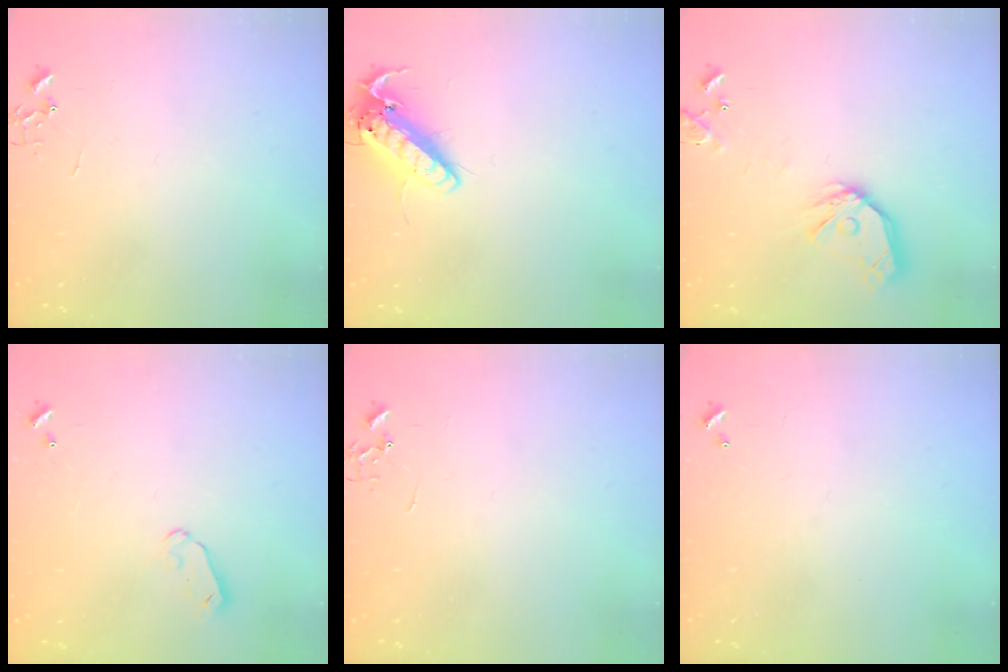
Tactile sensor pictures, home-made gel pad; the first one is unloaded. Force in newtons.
{"total": 14.9, "press": 14.7, "slide": 2.8}
{"total": 15.3, "press": 15.1, "slide": 2.1}
{"total": 5.9, "press": 5.9, "slide": 0.6}
{"total": 0.0}
{"total": 0.0}